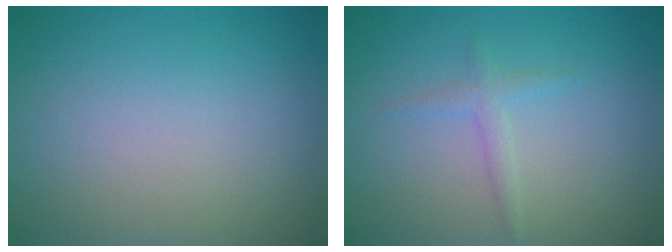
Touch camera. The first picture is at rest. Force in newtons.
{"total": 1.3, "press": 1.3, "slide": 0.1}